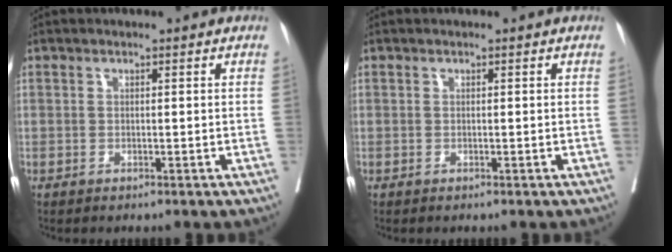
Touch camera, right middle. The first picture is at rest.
{"total": 0.0}